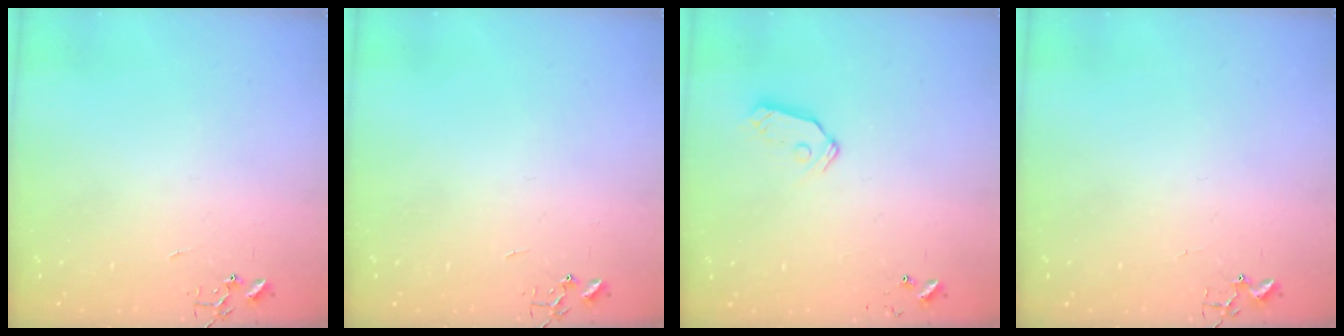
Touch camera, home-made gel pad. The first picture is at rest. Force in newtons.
{"total": 0.0}
{"total": 7.2, "press": 7.2, "slide": 0.3}
{"total": 1.7, "press": 1.6, "slide": 0.2}